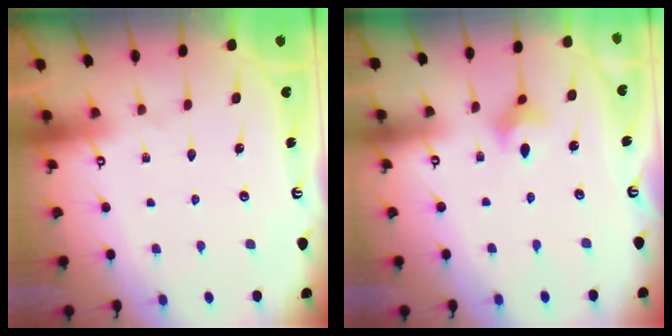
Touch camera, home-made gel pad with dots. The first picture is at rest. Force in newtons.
{"total": 3.2, "press": 3.2, "slide": 0.5}